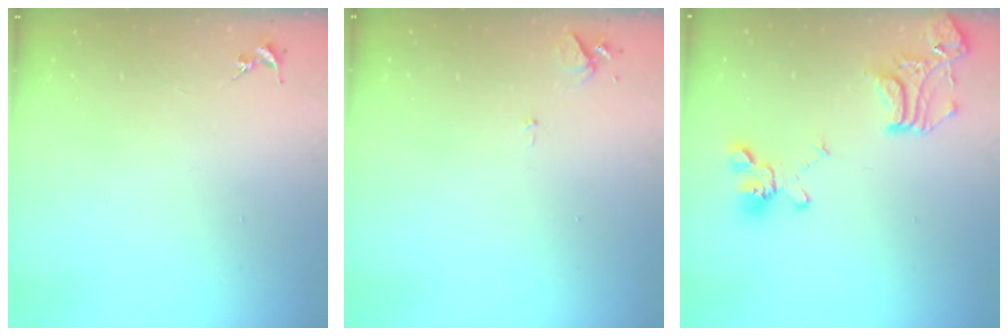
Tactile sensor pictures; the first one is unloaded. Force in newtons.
{"total": 6.1, "press": 6.0, "slide": 0.8}
{"total": 18.3, "press": 18.2, "slide": 1.7}